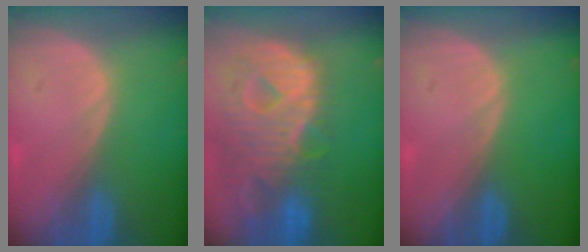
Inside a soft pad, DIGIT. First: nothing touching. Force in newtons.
{"total": 12.8, "press": 10.9, "slide": 6.8}
{"total": 0.0}